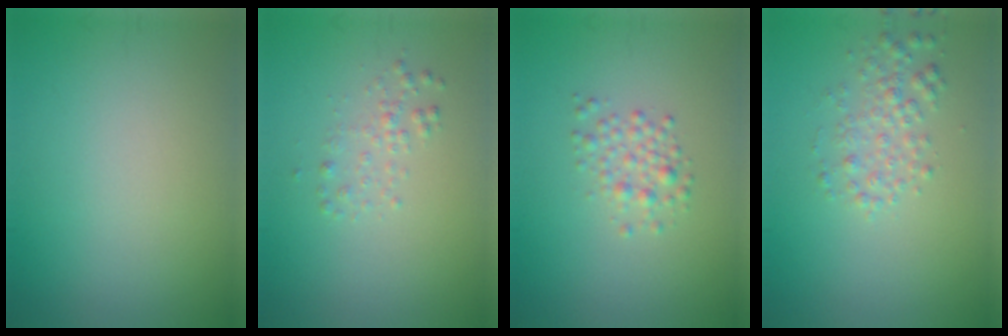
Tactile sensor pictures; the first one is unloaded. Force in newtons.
{"total": 1.3, "press": 1.3, "slide": 0.0}
{"total": 1.9, "press": 1.9, "slide": 0.0}
{"total": 2.2, "press": 2.2, "slide": 0.0}